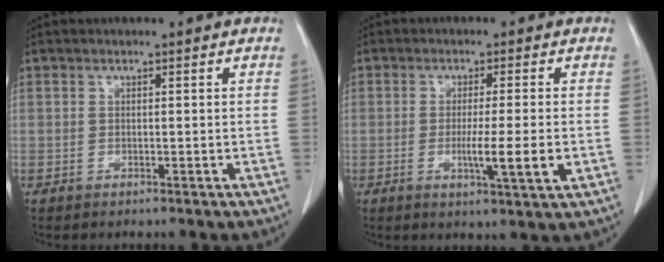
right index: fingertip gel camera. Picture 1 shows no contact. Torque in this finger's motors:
{"motor_torque": [1.28, -0.43, 0.66, 0.14]}